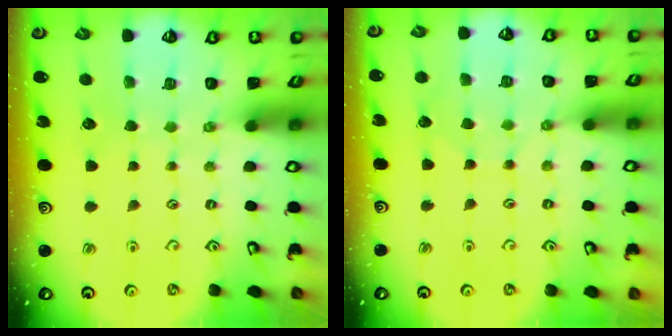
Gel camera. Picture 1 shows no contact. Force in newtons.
{"total": 4.7, "press": 4.6, "slide": 0.5}